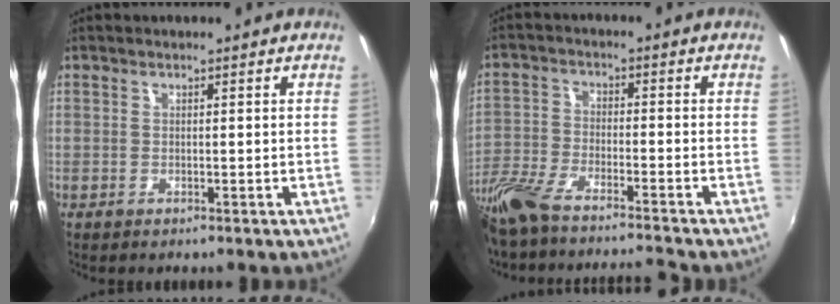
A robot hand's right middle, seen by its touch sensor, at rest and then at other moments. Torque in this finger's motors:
{"motor_torque": [0.36, -0.84, 0.50, 0.10]}